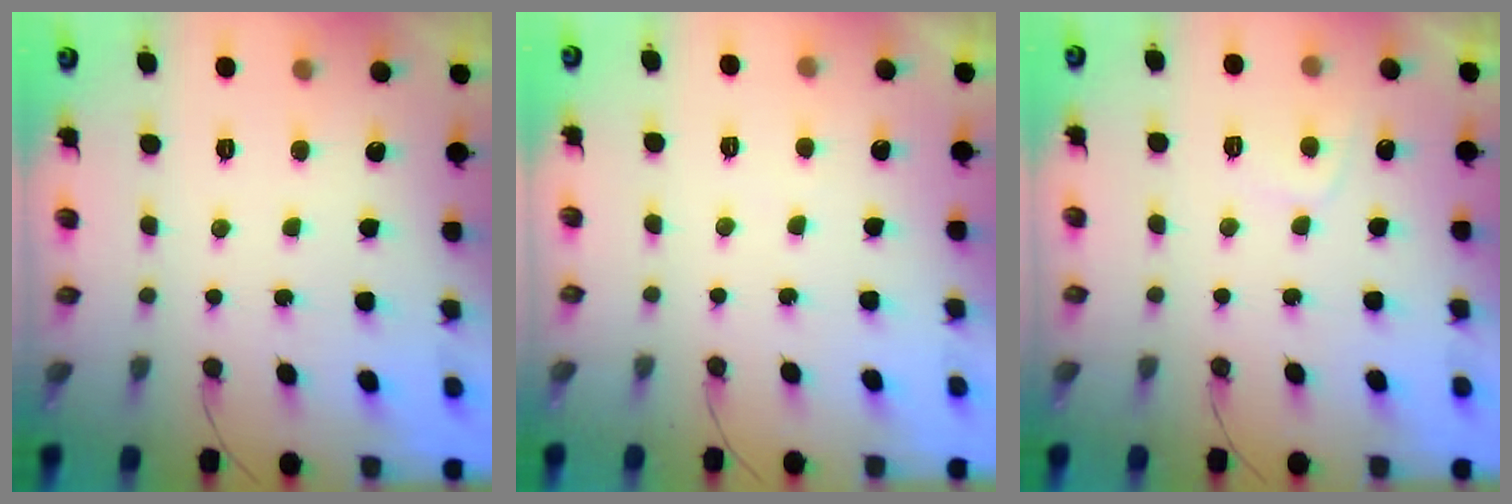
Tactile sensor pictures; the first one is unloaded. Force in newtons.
{"total": 0.8, "press": 0.6, "slide": 0.4}
{"total": 3.5, "press": 3.5, "slide": 0.6}